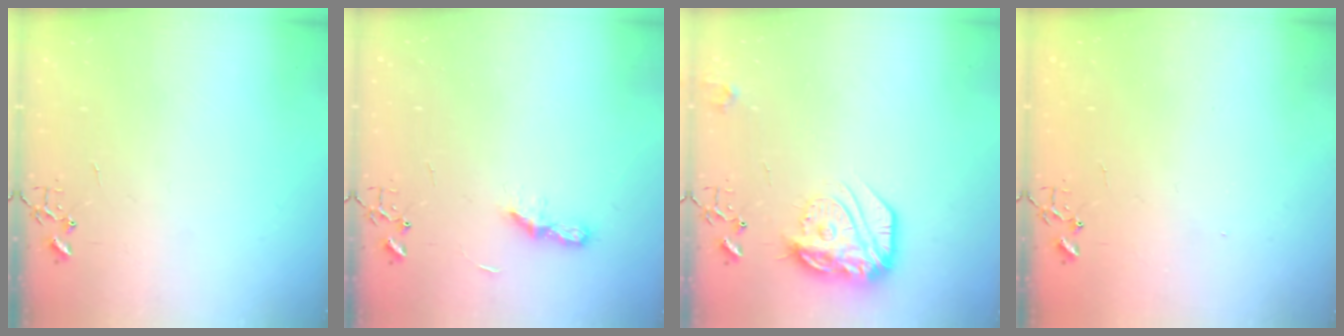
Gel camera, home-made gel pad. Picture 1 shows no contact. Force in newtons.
{"total": 6.3, "press": 6.3, "slide": 0.7}
{"total": 18.0, "press": 18.0, "slide": 1.5}
{"total": 1.4, "press": 1.4, "slide": 0.3}